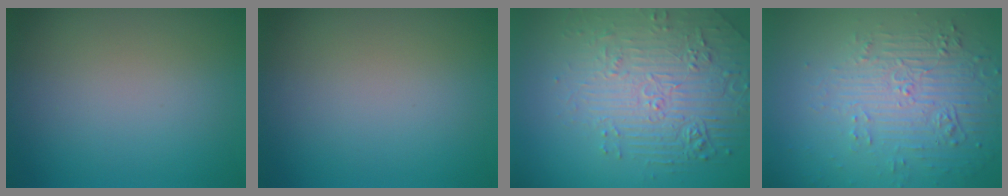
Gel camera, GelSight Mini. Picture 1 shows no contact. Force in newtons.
{"total": 0.0}
{"total": 4.8, "press": 4.4, "slide": 1.9}
{"total": 6.0, "press": 3.6, "slide": 4.8}